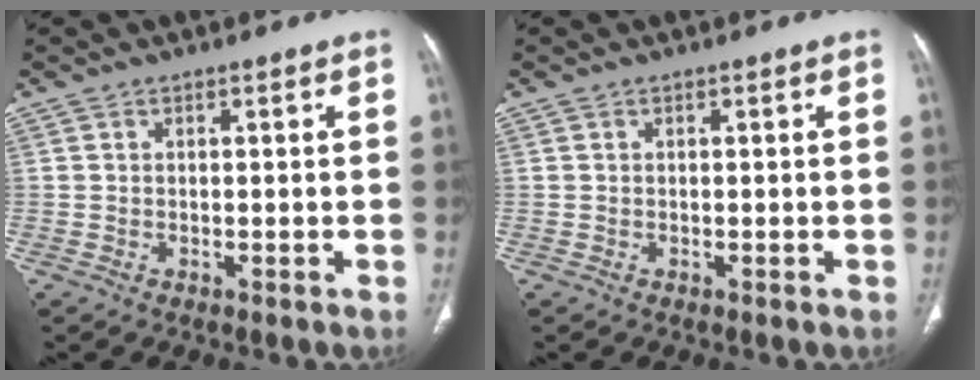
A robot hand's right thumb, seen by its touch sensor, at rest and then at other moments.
{"total": 0.0}